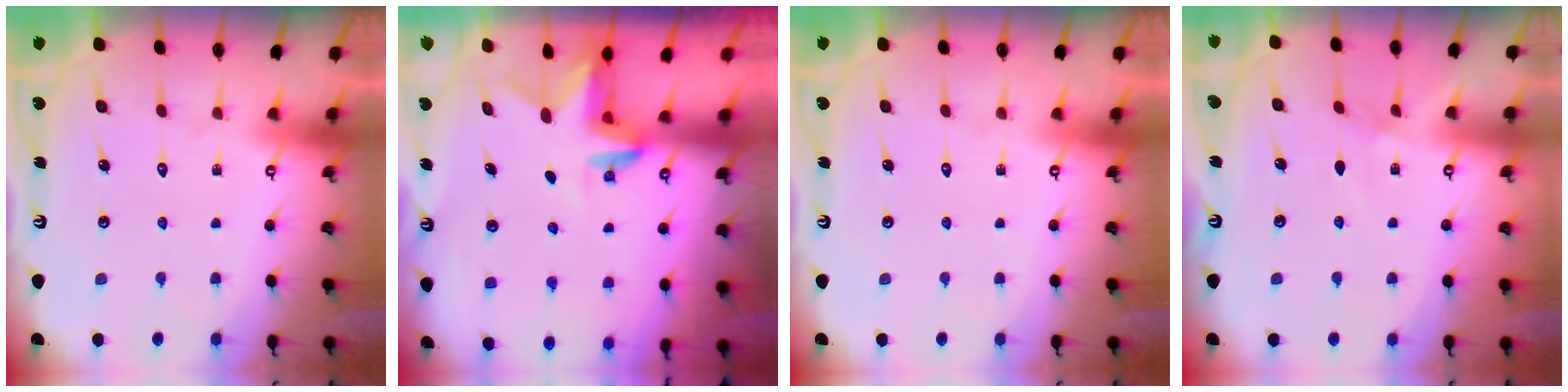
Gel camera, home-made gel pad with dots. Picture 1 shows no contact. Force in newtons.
{"total": 2.9, "press": 2.9, "slide": 0.2}
{"total": 0.0}
{"total": 1.8, "press": 1.8, "slide": 0.4}